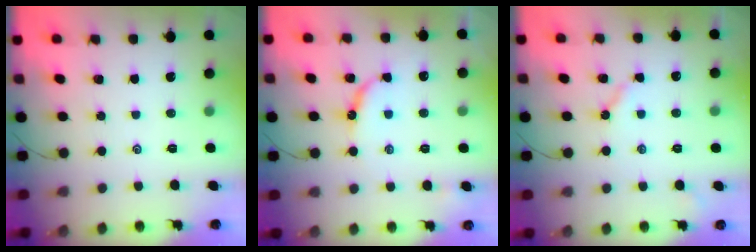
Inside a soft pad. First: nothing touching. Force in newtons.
{"total": 8.4, "press": 8.4, "slide": 0.6}
{"total": 4.0, "press": 4.0, "slide": 0.5}